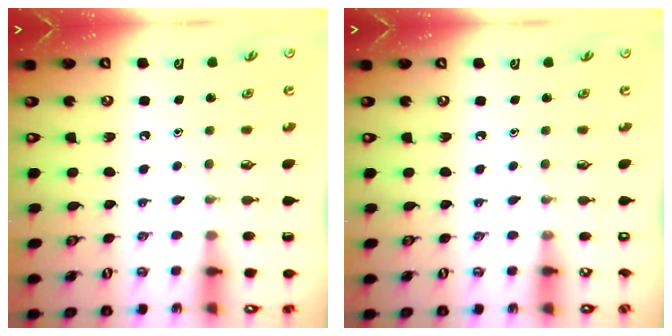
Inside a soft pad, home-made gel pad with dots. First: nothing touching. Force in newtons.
{"total": 0.0}